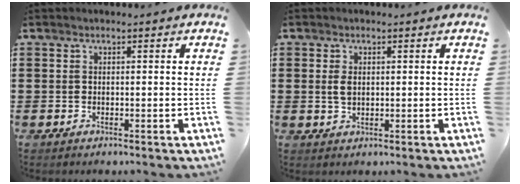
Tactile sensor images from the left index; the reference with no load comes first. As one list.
[{"total": 2.2, "force": [0.4, 1.2, 1.8], "torque": [-0.047, 0.003, 0.004]}]